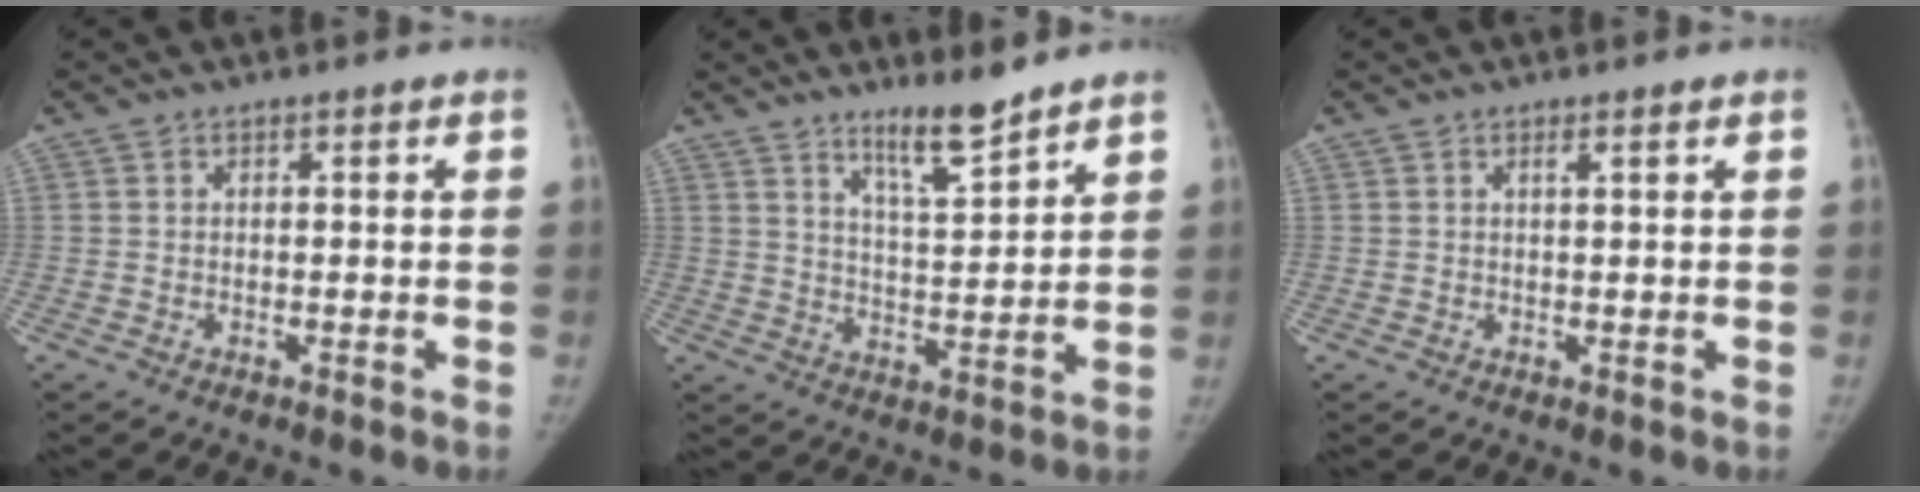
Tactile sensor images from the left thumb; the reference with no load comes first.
{"total": 7.9, "force": [6.3, 0.9, 4.6], "torque": [-0.073, -0.056, 0.114]}
{"total": 1.1, "force": [0.7, 0.0, 0.8], "torque": [-0.014, -0.003, 0.013]}